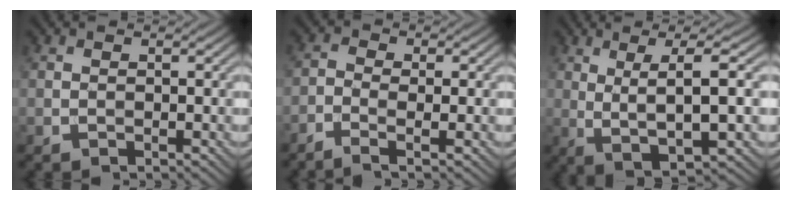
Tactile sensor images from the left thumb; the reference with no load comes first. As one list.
[{"total": 2.5, "force": [-1.5, 0.6, 1.9], "torque": [-0.042, -0.001, -0.039]}, {"total": 6.8, "force": [0.9, 1.2, 6.7], "torque": [-0.127, 0.007, 0.021]}]